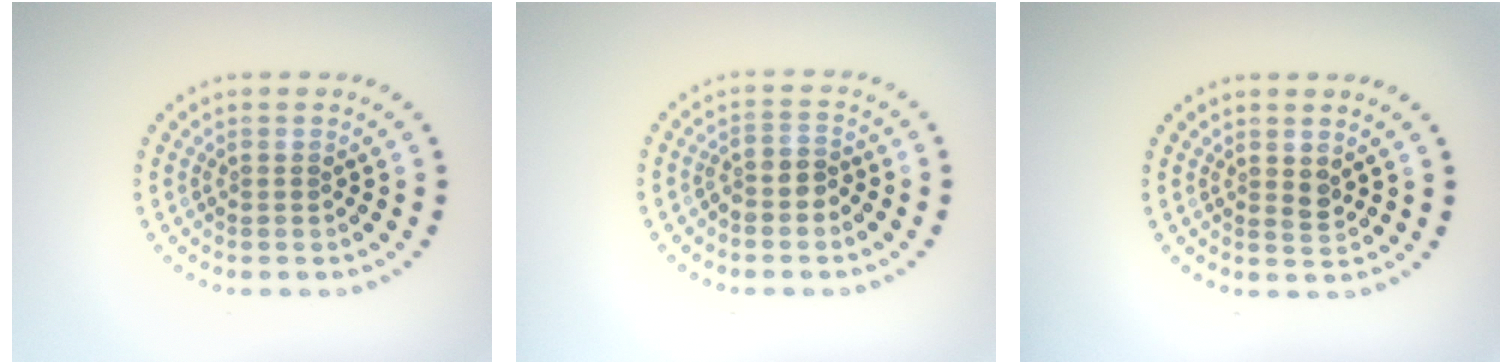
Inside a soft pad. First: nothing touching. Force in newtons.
{"total": 2.2, "press": 1.8, "slide": 1.2}
{"total": 1.0, "press": 0.9, "slide": 0.4}